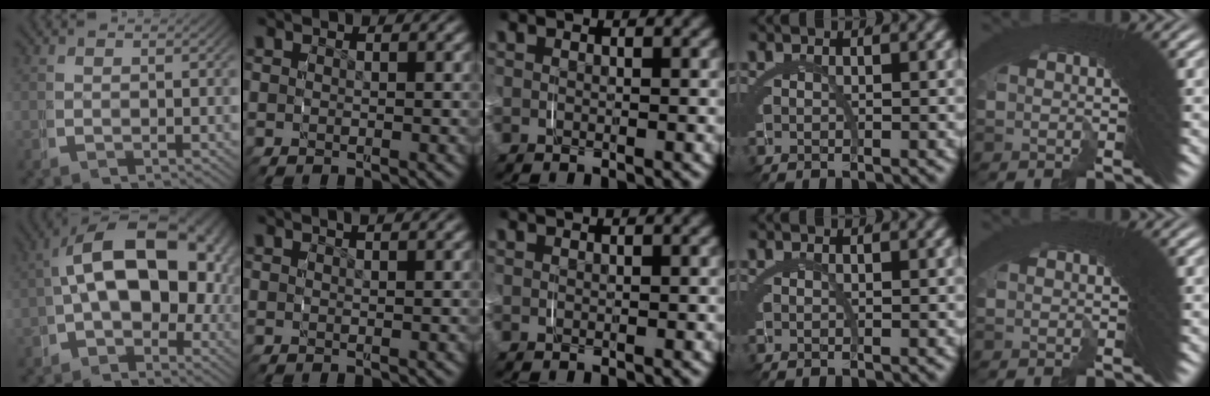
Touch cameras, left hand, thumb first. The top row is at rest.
{"thumb": {"total": 14.2, "force": [1.2, 9.3, 10.6], "torque": [-0.142, -0.015, 0.014]}, "index": {"total": 1.4, "force": [1.2, 0.0, 0.8], "torque": [-0.007, 0.005, 0.017]}, "middle": {"total": 0.8, "force": [0.7, -0.3, 0.3], "torque": [0.001, 0.007, 0.008]}}